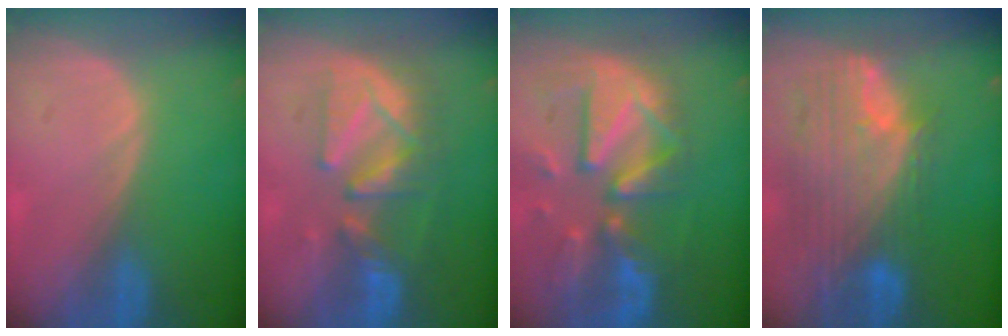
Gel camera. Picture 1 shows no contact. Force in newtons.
{"total": 8.9, "press": 8.8, "slide": 1.0}
{"total": 12.3, "press": 10.6, "slide": 6.2}
{"total": 11.9, "press": 10.1, "slide": 6.3}